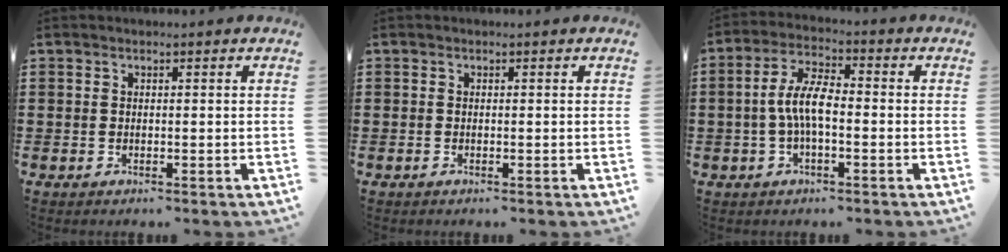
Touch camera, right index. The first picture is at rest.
{"total": 0.0}
{"total": 6.6, "force": [-0.9, 2.2, 6.1], "torque": [-0.137, -0.004, -0.023]}